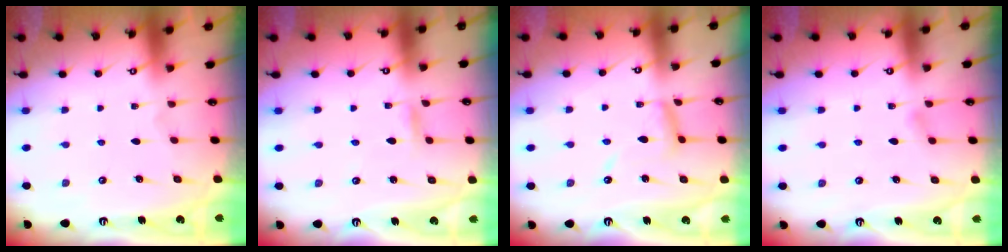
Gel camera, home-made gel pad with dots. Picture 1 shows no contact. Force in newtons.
{"total": 3.4, "press": 3.3, "slide": 0.3}
{"total": 9.5, "press": 9.5, "slide": 0.7}
{"total": 3.7, "press": 3.6, "slide": 0.4}